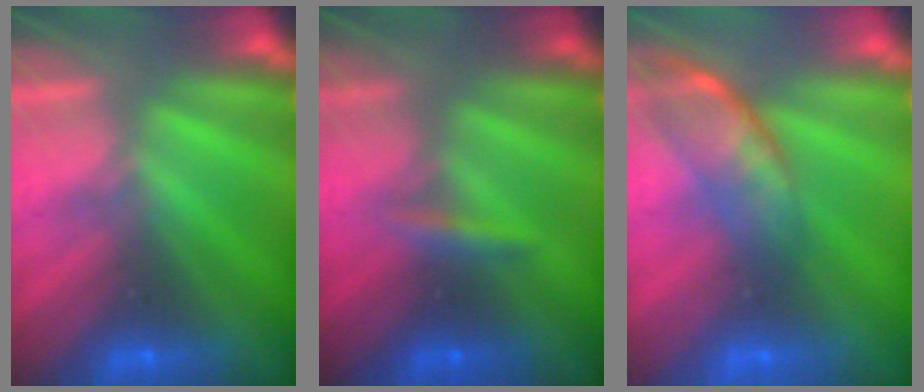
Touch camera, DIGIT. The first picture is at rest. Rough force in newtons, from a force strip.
{"total": 2.4}
{"total": 2.6}